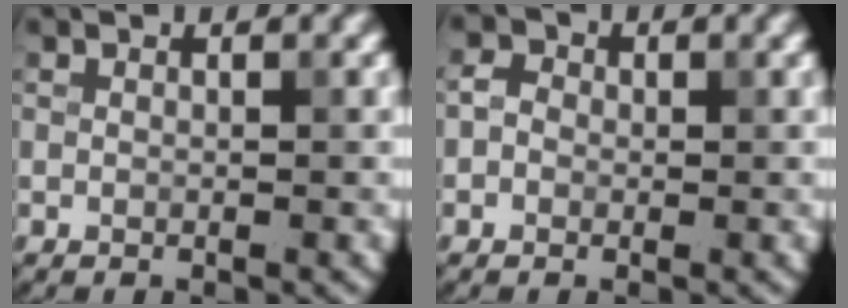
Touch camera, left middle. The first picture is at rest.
{"total": 1.5, "force": [-0.3, 1.4, 0.6], "torque": [-0.009, 0.002, -0.014]}